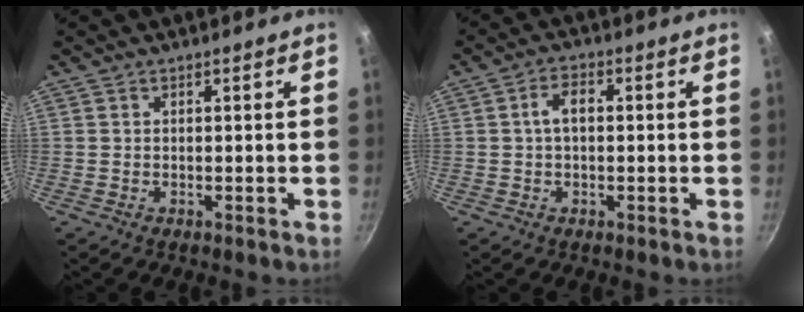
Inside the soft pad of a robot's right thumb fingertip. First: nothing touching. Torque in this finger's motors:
{"motor_torque": [0.55, 1.47, 0.83, -0.32, 0.01]}